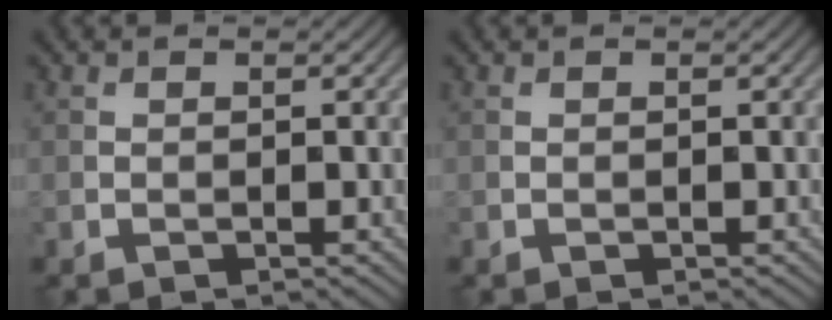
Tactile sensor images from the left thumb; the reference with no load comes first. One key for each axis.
{"total": 0.0}